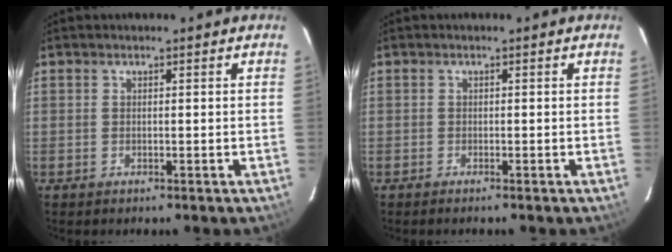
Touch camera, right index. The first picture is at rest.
{"total": 0.7, "force": [-0.7, 0.0, 0.3], "torque": [-0.005, 0.000, -0.013]}